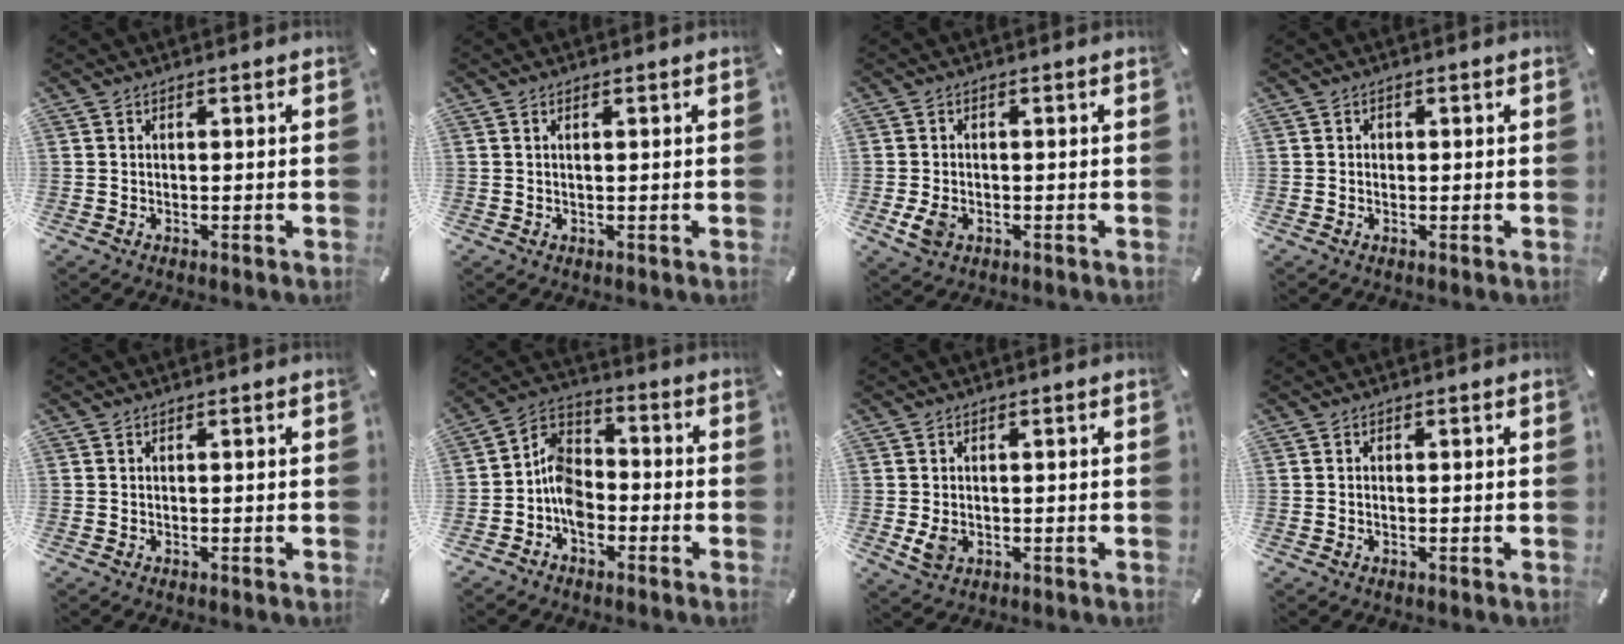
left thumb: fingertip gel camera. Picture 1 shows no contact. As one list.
[{"total": 1.0, "force": [0.3, 0.2, 0.9], "torque": [-0.018, -0.001, 0.005]}, {"total": 3.8, "force": [-1.1, 2.6, 2.5], "torque": [-0.062, -0.001, -0.022]}, {"total": 0.9, "force": [0.0, 0.8, 0.3], "torque": [0.001, 0.001, -0.003]}, {"total": 0.0}, {"total": 9.1, "force": [-4.0, 6.8, 4.6], "torque": [-0.111, 0.021, -0.080]}, {"total": 3.2, "force": [-0.3, 2.3, 2.2], "torque": [-0.053, -0.007, -0.012]}, {"total": 0.7, "force": [-0.1, 0.3, 0.6], "torque": [-0.012, 0.000, -0.003]}]